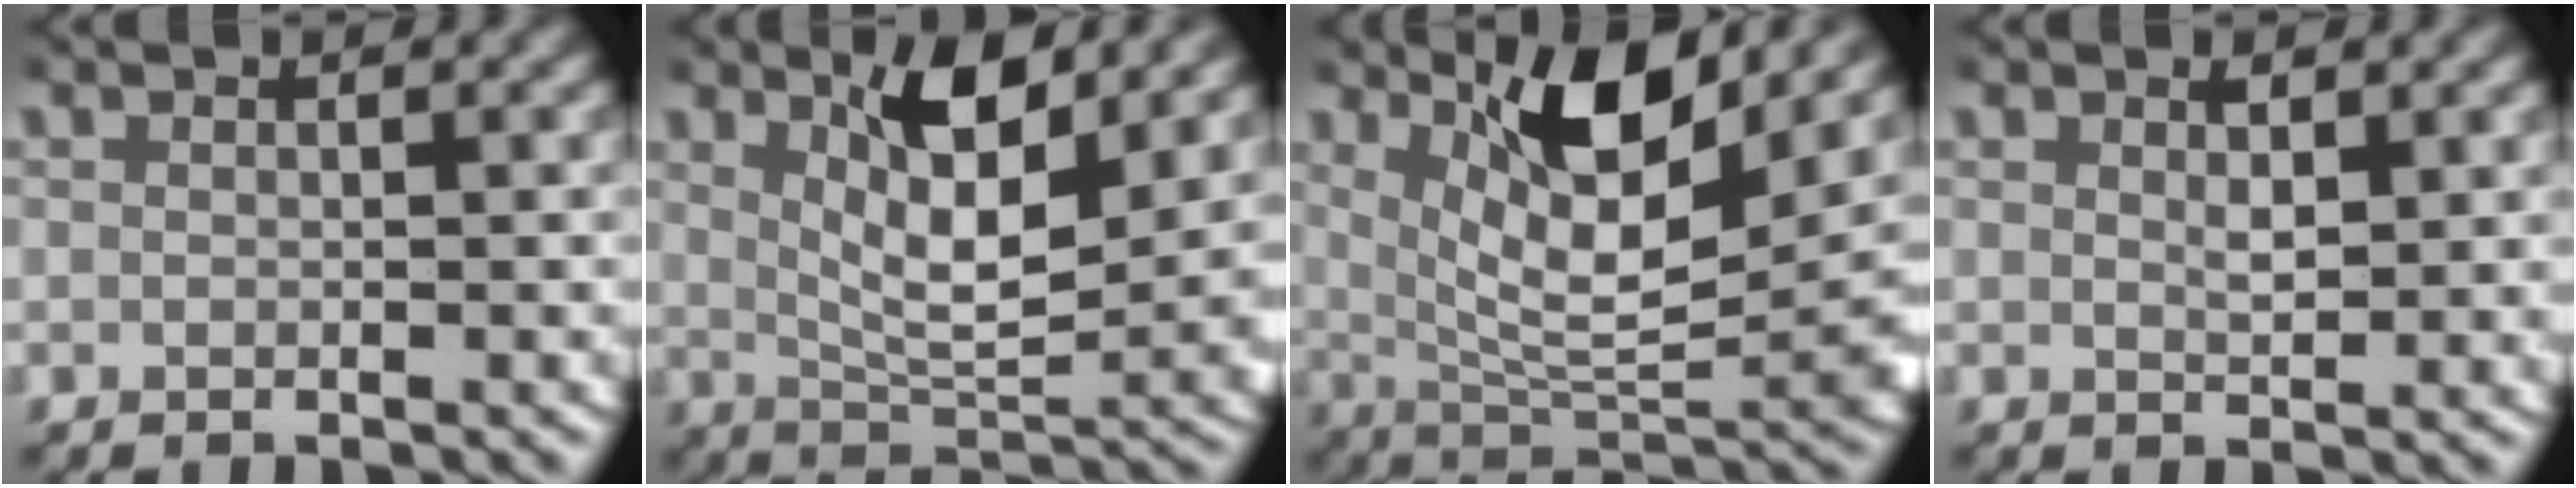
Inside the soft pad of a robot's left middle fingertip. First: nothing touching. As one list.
[{"total": 7.8, "force": [2.9, 2.4, 6.9], "torque": [-0.115, -0.015, 0.051]}, {"total": 11.1, "force": [3.7, 4.3, 9.5], "torque": [-0.145, -0.004, 0.060]}, {"total": 1.7, "force": [0.9, 0.4, 1.3], "torque": [-0.020, -0.009, 0.018]}]